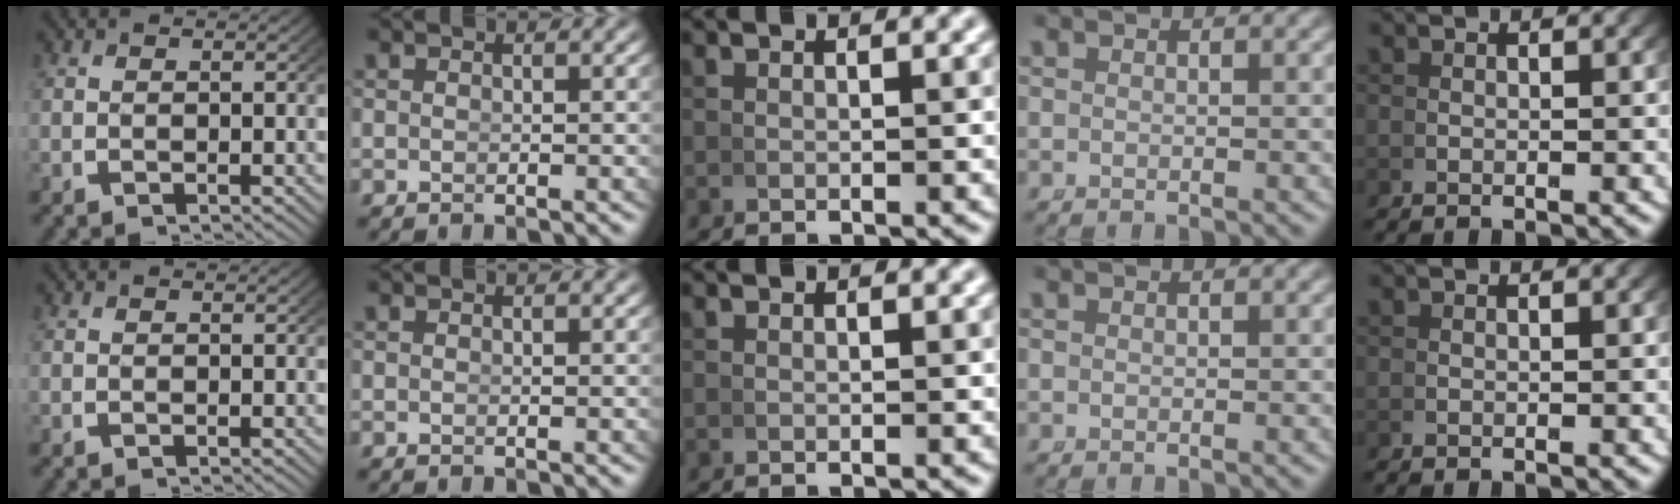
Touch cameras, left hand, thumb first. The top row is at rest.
{}